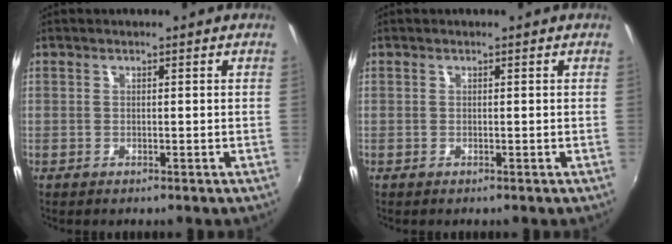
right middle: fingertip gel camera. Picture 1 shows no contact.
{"total": 0.0}